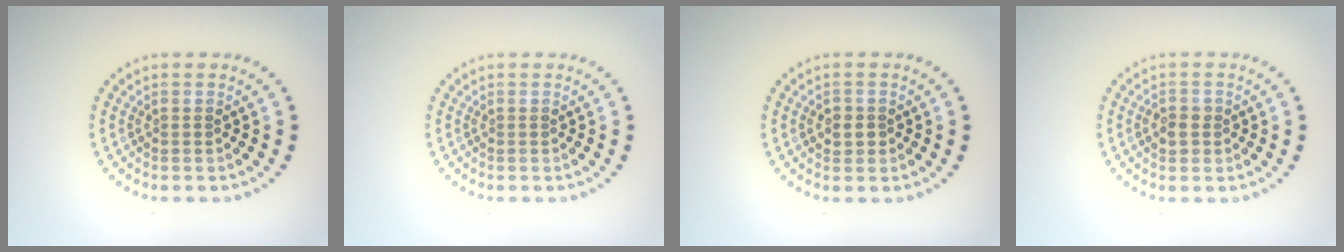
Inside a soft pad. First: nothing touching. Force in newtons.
{"total": 0.0}
{"total": 1.4, "press": 1.4, "slide": 0.4}
{"total": 1.6, "press": 1.6, "slide": 0.3}